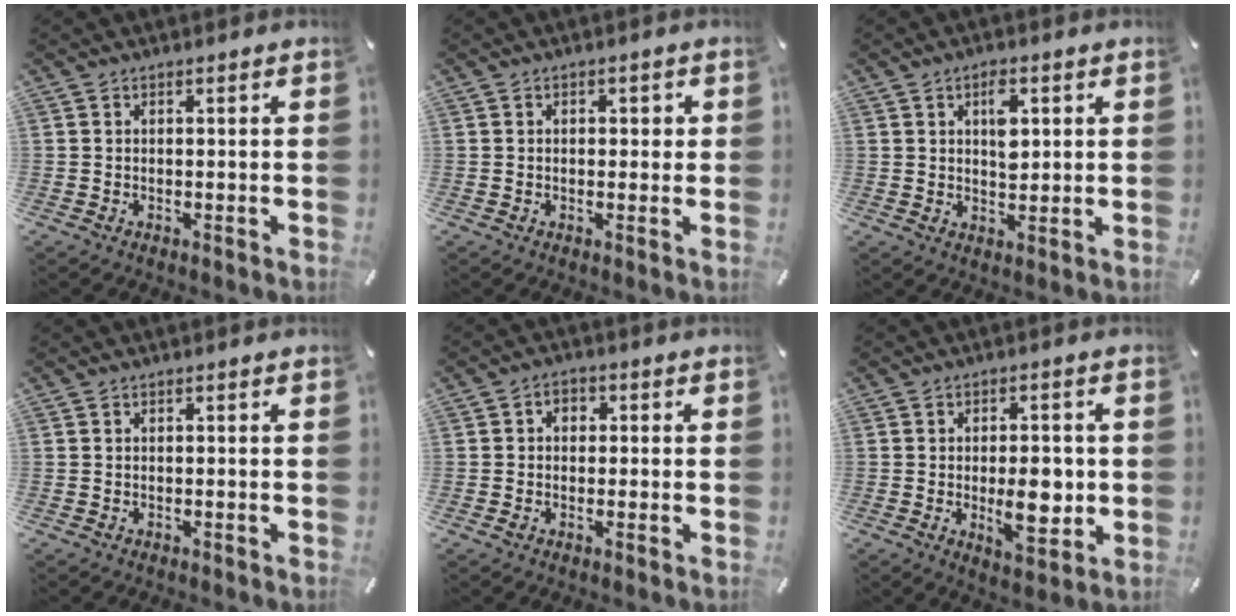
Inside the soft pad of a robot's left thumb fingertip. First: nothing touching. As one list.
[{"total": 1.5, "force": [0.1, 1.1, 1.0], "torque": [-0.012, 0.004, -0.004]}, {"total": 5.6, "force": [1.9, 3.3, 4.1], "torque": [-0.048, -0.008, 0.024]}, {"total": 0.0}, {"total": 3.0, "force": [-0.4, 2.4, 1.8], "torque": [-0.016, 0.004, -0.012]}, {"total": 10.0, "force": [-0.9, 5.2, 8.5], "torque": [-0.119, -0.015, -0.016]}]